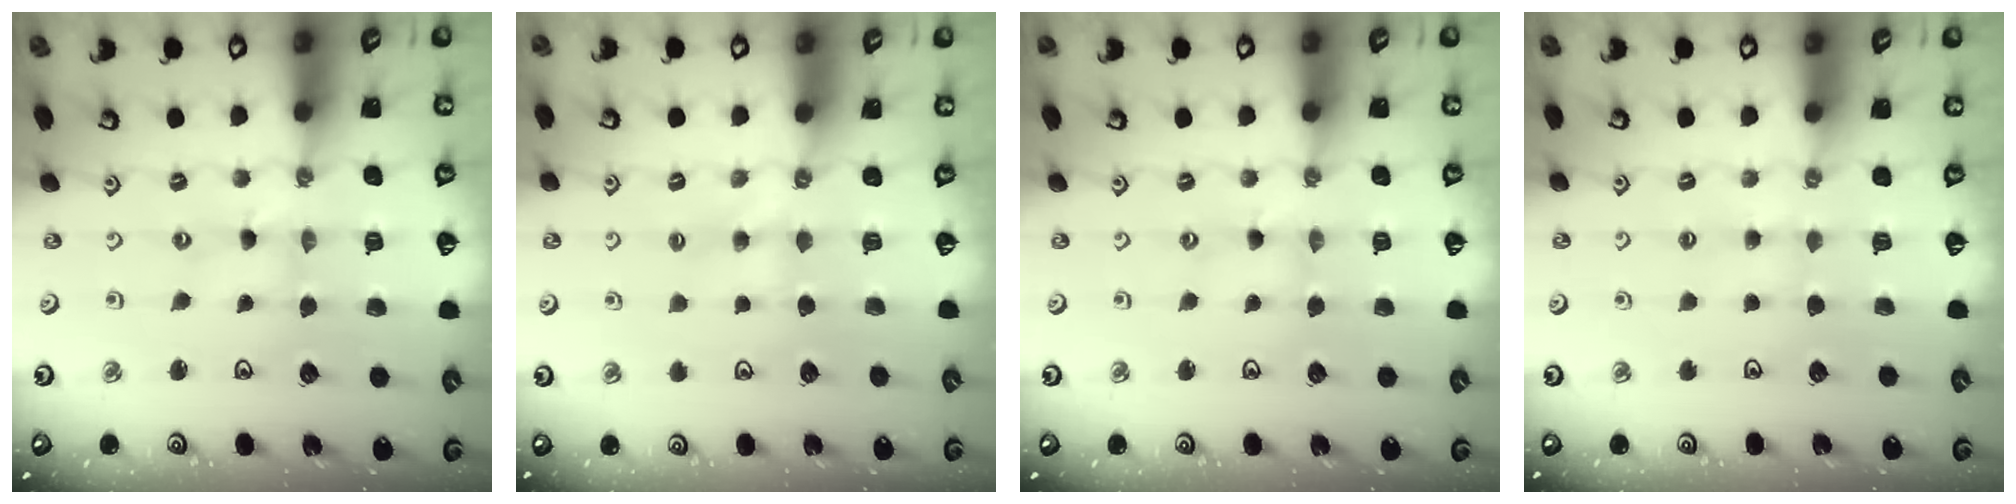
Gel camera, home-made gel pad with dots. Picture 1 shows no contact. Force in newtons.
{"total": 3.0, "press": 2.9, "slide": 0.4}
{"total": 1.7, "press": 1.7, "slide": 0.3}
{"total": 2.8, "press": 2.8, "slide": 0.4}